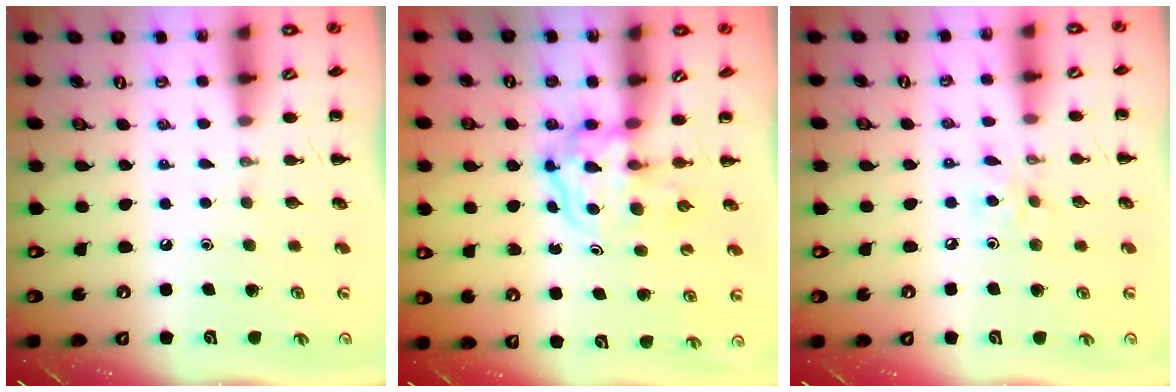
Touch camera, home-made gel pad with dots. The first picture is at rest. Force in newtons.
{"total": 3.8, "press": 3.8, "slide": 0.4}
{"total": 3.4, "press": 3.2, "slide": 1.0}